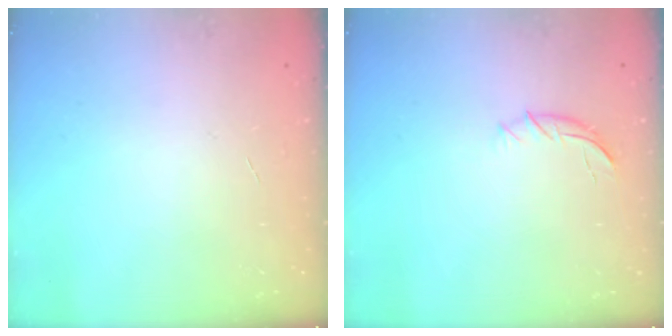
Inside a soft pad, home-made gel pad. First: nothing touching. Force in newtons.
{"total": 7.2, "press": 7.1, "slide": 1.1}